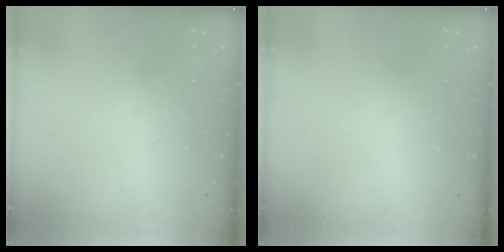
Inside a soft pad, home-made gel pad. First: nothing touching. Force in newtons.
{"total": 0.0}